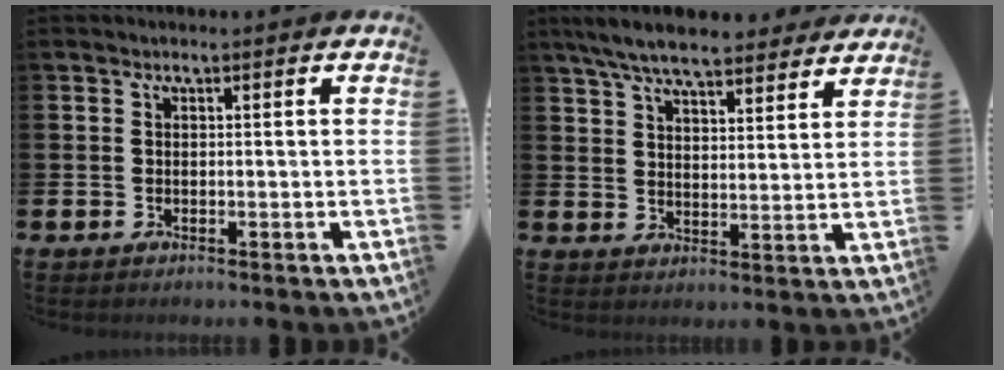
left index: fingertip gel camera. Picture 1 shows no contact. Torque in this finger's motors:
{"motor_torque": [1.08, -1.05, 0.81, 0.21]}